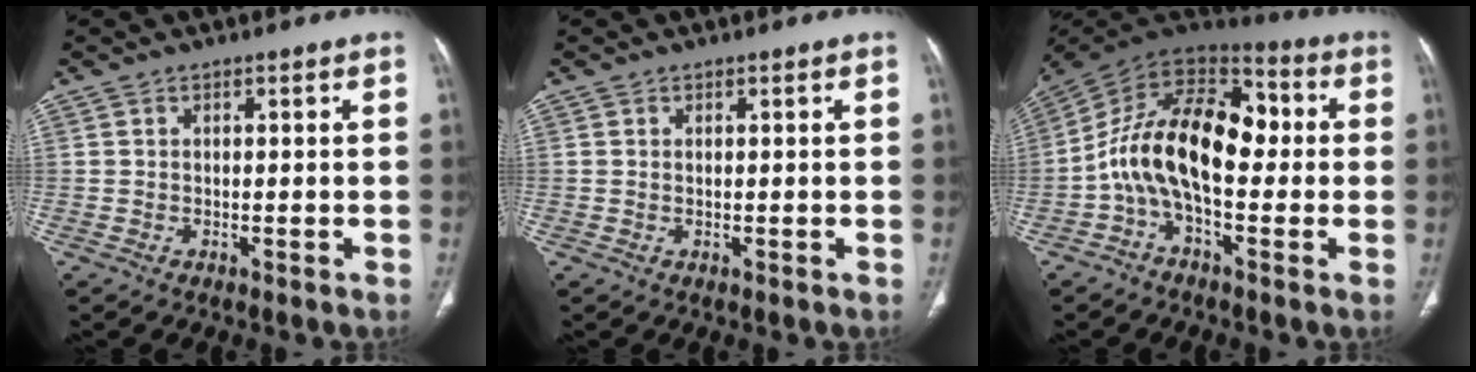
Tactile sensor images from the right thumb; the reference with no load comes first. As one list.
[{"total": 0.0}, {"total": 17.6, "force": [-1.0, 9.5, 14.8], "torque": [-0.236, 0.055, -0.029]}]